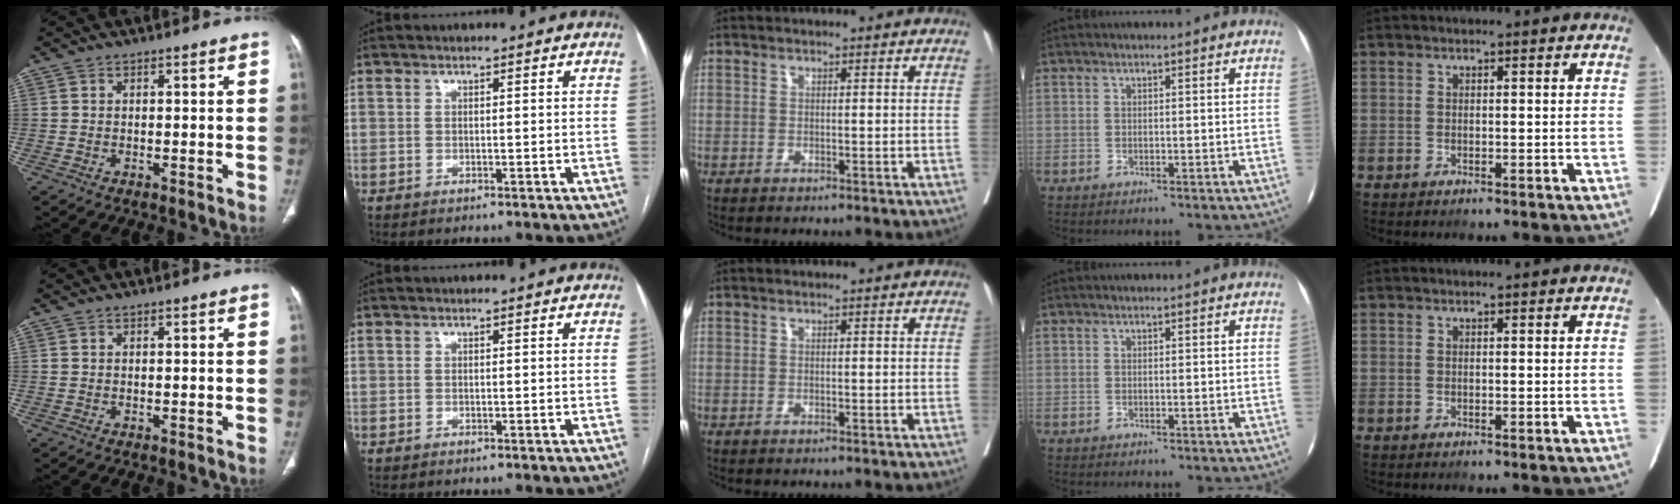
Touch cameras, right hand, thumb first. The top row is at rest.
{}